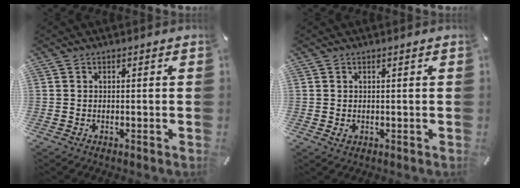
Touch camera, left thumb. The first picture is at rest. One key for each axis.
{"total": 0.7, "fx": 0.1, "fy": 0.6, "fz": 0.5, "tx": -0.001, "ty": -0.001, "tz": -0.001}